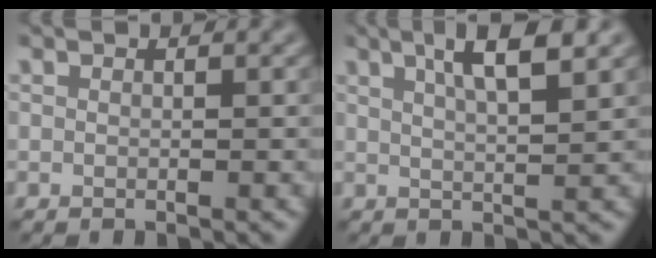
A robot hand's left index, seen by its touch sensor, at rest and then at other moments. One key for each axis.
{"total": 4.9, "fx": 2.5, "fy": 1.0, "fz": 4.0, "tx": -0.055, "ty": 0.008, "tz": 0.040}